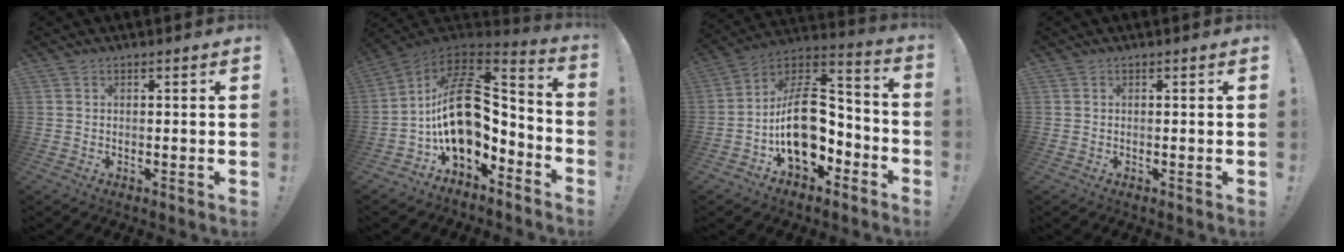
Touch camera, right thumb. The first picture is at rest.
{"total": 22.7, "force": [1.1, 14.5, 17.4], "torque": [-0.304, -0.001, 0.037]}
{"total": 19.5, "force": [-3.0, 12.8, 14.4], "torque": [-0.224, 0.023, -0.037]}
{"total": 0.0}